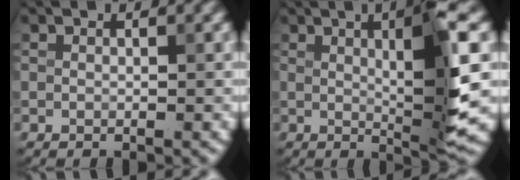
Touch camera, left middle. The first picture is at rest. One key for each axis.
{"total": 8.1, "fx": 1.5, "fy": 1.1, "fz": 7.9, "tx": -0.107, "ty": 0.002, "tz": 0.027}